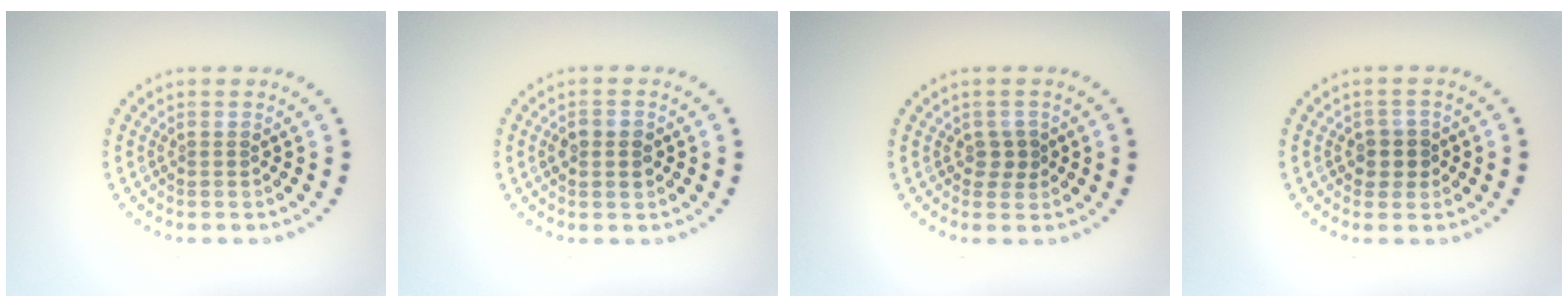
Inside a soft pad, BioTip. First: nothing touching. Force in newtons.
{"total": 2.5, "press": 2.5, "slide": 0.2}
{"total": 1.5, "press": 1.4, "slide": 0.5}
{"total": 2.0, "press": 1.8, "slide": 0.8}